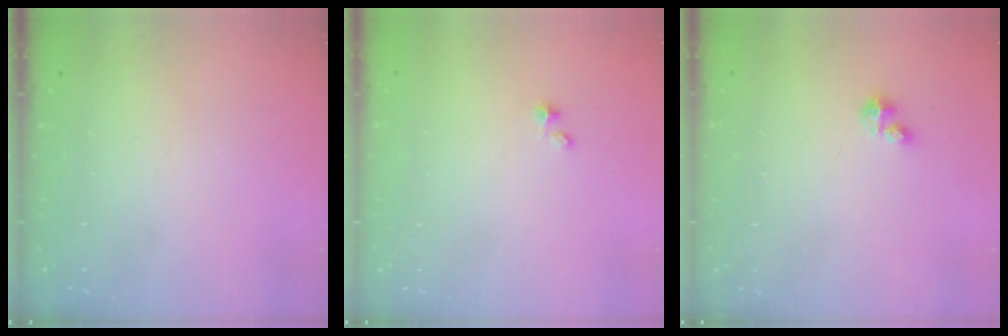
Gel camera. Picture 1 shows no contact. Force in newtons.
{"total": 1.5, "press": 1.5, "slide": 0.0}
{"total": 2.1, "press": 2.1, "slide": 0.2}